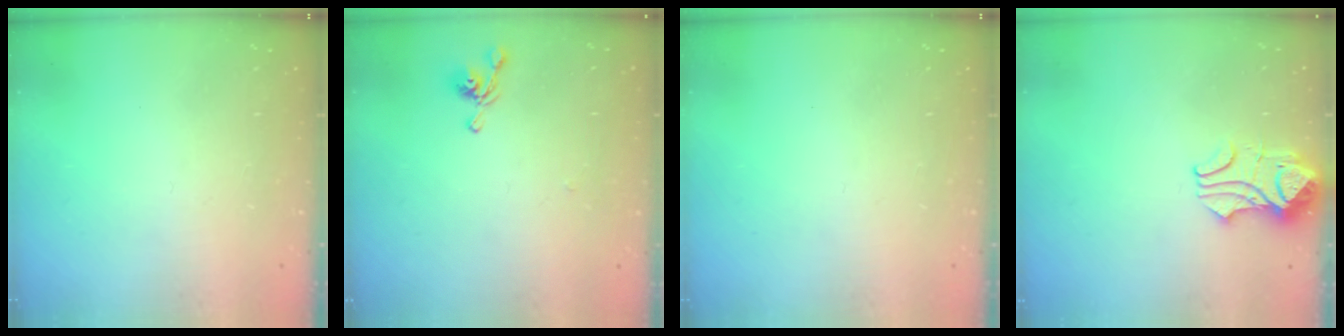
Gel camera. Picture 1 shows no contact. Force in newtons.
{"total": 4.5, "press": 4.5, "slide": 0.6}
{"total": 0.0}
{"total": 3.4, "press": 3.4, "slide": 0.5}